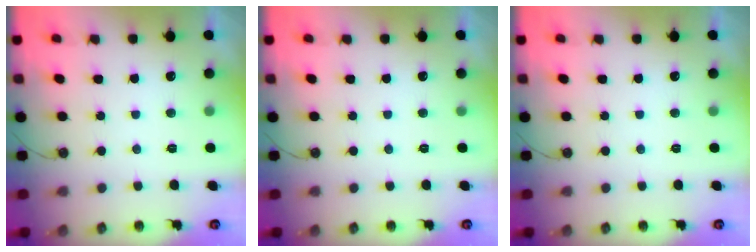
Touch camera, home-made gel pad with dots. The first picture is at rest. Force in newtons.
{"total": 0.0}
{"total": 0.0}